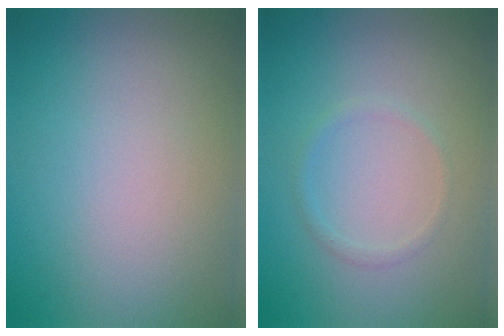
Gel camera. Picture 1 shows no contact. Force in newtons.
{"total": 0.9, "press": 0.9, "slide": 0.1}